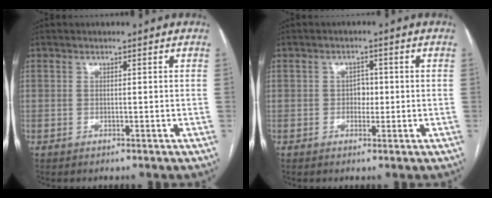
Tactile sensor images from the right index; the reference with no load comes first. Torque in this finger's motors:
{"motor_torque": [0.23, -0.17, -0.01, 0.00]}